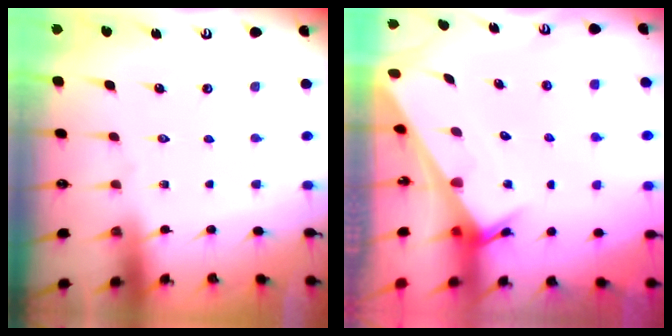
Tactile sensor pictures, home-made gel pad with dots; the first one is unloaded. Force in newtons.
{"total": 3.0, "press": 3.0, "slide": 0.3}